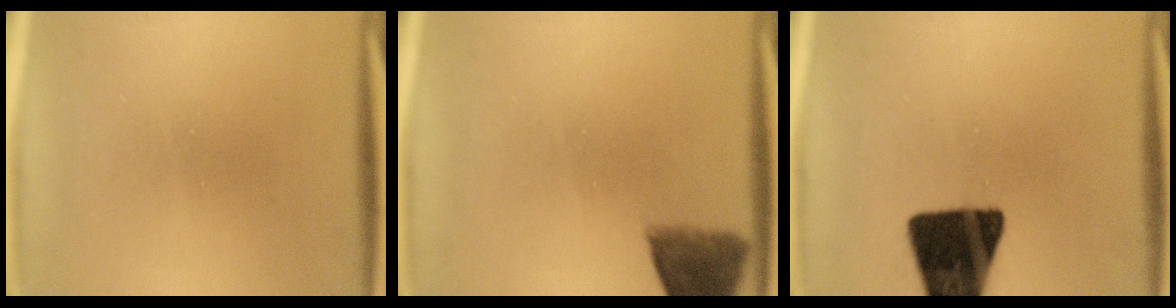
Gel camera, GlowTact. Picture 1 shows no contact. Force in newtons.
{"total": 6.2}
{"total": 18.0}